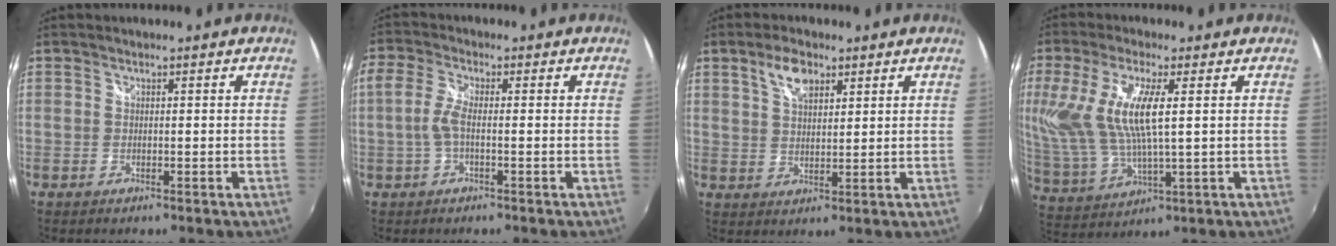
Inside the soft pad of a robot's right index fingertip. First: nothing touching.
{"total": 4.0, "force": [-0.8, 1.1, 3.8], "torque": [-0.087, 0.006, -0.019]}
{"total": 5.6, "force": [3.3, 2.8, 3.6], "torque": [-0.062, 0.009, 0.060]}
{"total": 15.7, "force": [3.6, 4.8, 14.5], "torque": [-0.291, -0.005, 0.079]}